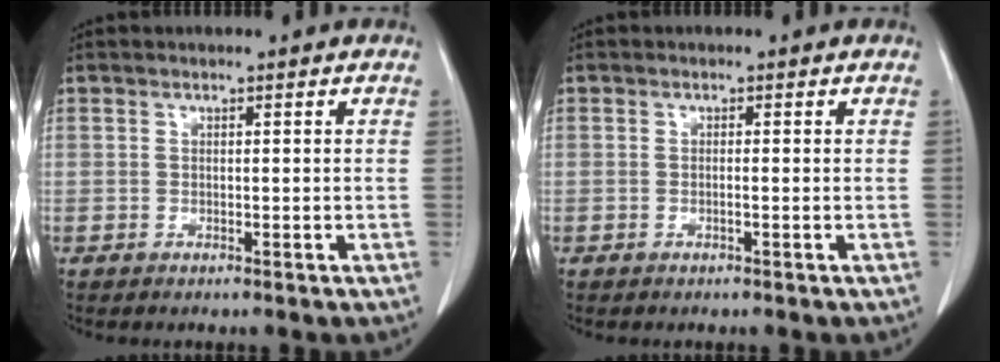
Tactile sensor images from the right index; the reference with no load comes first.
{"total": 0.6, "force": [-0.2, -0.1, 0.6], "torque": [-0.010, 0.001, -0.003]}